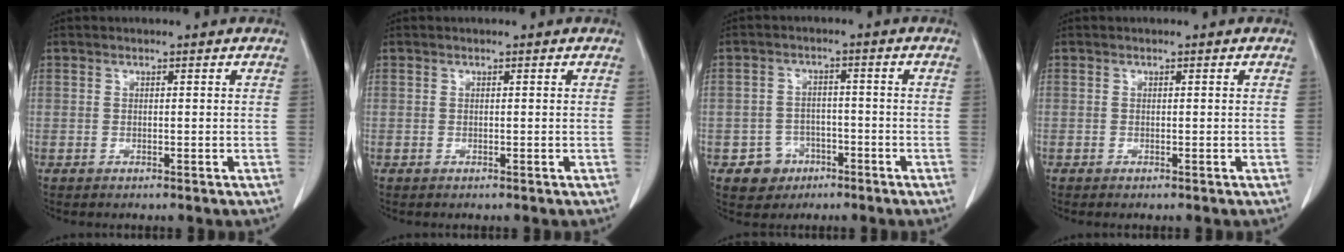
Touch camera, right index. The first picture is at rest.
{"total": 0.0}
{"total": 5.0, "force": [-2.5, 4.3, 0.4], "torque": [-0.001, 0.015, -0.035]}
{"total": 0.0}